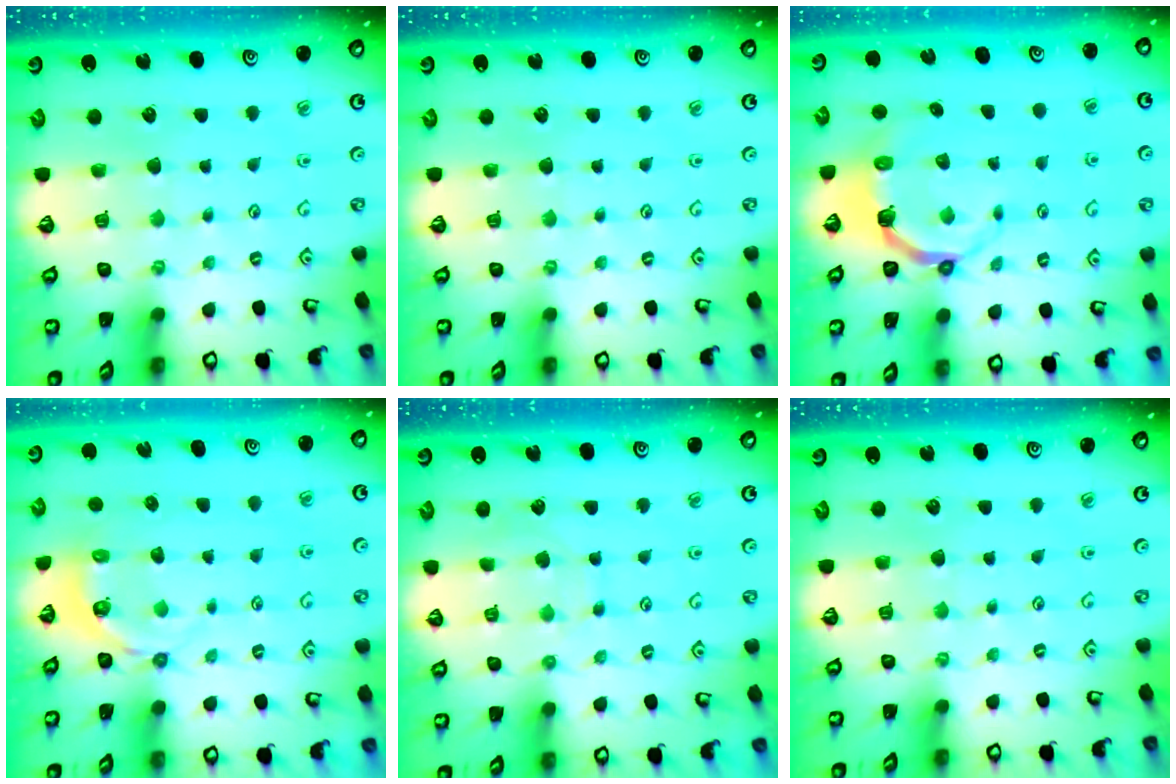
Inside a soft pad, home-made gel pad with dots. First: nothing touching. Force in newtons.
{"total": 0.0}
{"total": 5.9, "press": 4.4, "slide": 4.0}
{"total": 3.9, "press": 2.8, "slide": 2.7}
{"total": 6.1, "press": 6.1, "slide": 0.4}
{"total": 0.0}